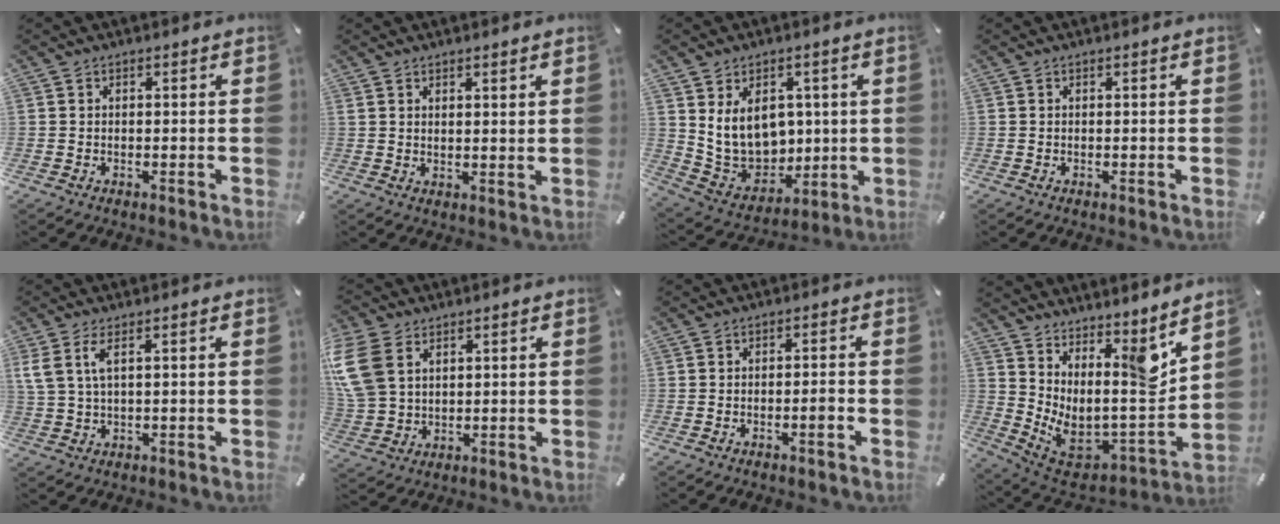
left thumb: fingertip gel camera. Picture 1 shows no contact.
{"total": 2.0, "force": [1.9, 0.3, 0.6], "torque": [-0.013, -0.008, 0.036]}
{"total": 12.7, "force": [3.8, 10.4, 6.2], "torque": [-0.121, -0.027, 0.082]}
{"total": 0.0}
{"total": 4.5, "force": [1.8, 1.4, 3.9], "torque": [-0.088, -0.003, 0.030]}
{"total": 11.1, "force": [4.3, 8.3, 6.0], "torque": [-0.165, -0.001, 0.082]}
{"total": 2.5, "force": [-1.0, 0.5, 2.3], "torque": [-0.040, 0.004, -0.018]}
{"total": 8.3, "force": [5.3, 4.3, 4.6], "torque": [-0.046, -0.104, 0.091]}